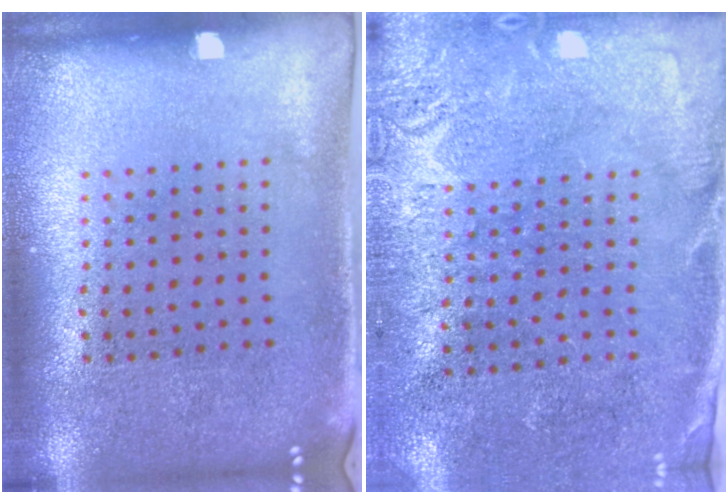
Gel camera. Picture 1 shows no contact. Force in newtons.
{"total": 2.8, "press": 2.6, "slide": 0.9}